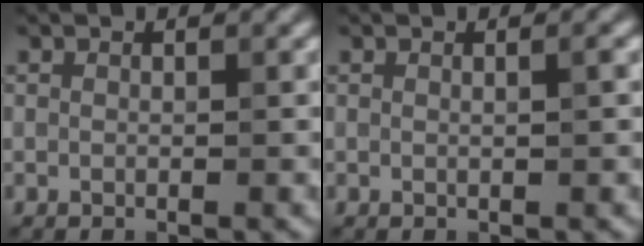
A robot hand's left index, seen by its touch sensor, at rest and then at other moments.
{"total": 0.8, "force": [0.2, 0.2, 0.7], "torque": [-0.005, 0.003, -0.002]}